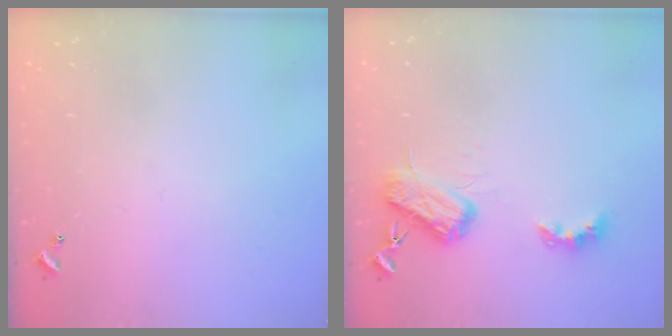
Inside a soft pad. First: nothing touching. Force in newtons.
{"total": 5.3, "press": 5.2, "slide": 0.8}